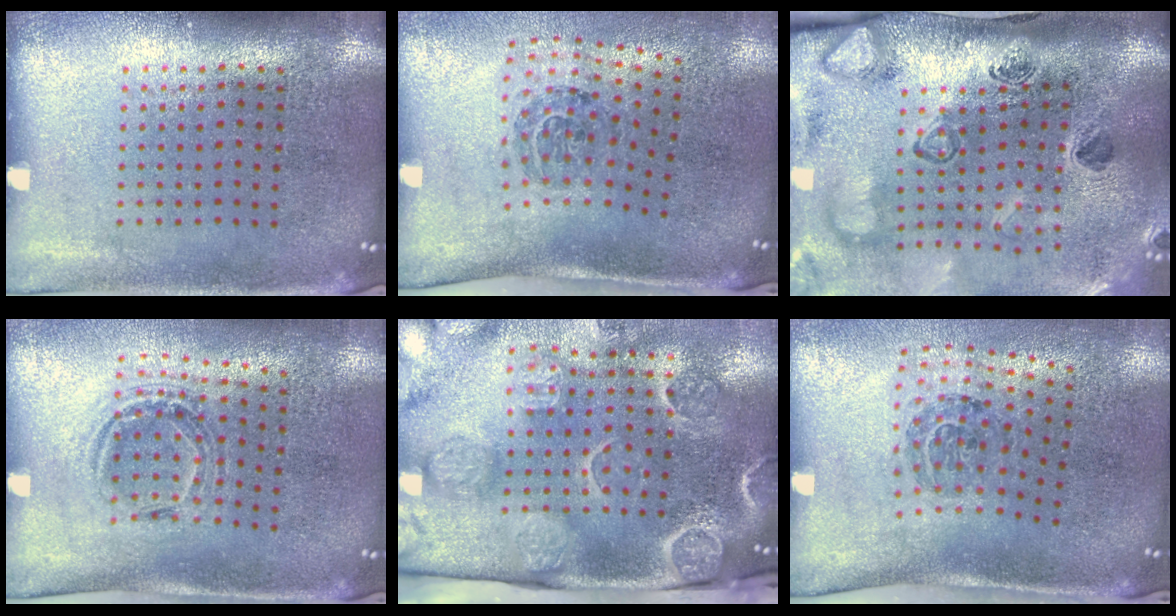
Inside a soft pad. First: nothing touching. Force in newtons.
{"total": 1.8, "press": 1.1, "slide": 1.4}
{"total": 3.1, "press": 2.6, "slide": 1.8}
{"total": 1.0, "press": 1.0, "slide": 0.1}
{"total": 4.8, "press": 3.6, "slide": 3.3}
{"total": 1.8, "press": 1.1, "slide": 1.4}